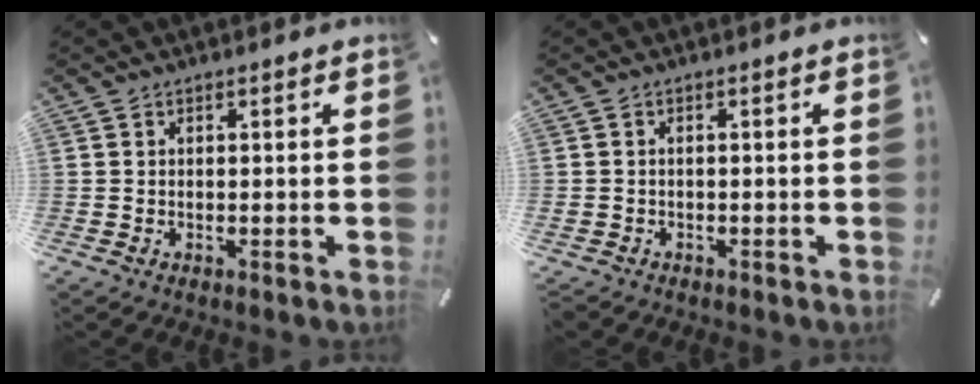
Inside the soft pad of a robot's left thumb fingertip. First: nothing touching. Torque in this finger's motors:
{"motor_torque": [1.09, 1.14, 0.18, 0.17, 0.10]}